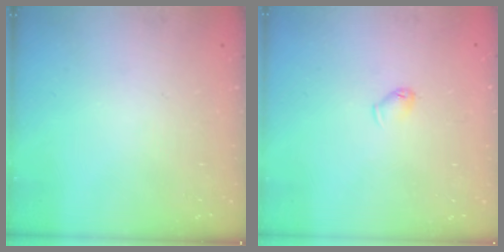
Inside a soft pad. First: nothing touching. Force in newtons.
{"total": 3.8, "press": 3.7, "slide": 0.7}